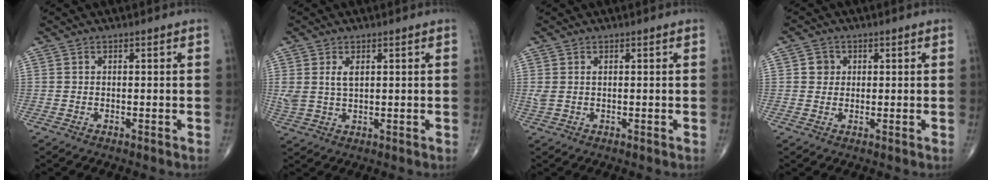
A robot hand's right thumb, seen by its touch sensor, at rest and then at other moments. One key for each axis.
{"total": 4.2, "fx": 1.4, "fy": 2.2, "fz": 3.2, "tx": -0.068, "ty": -0.001, "tz": 0.034}
{"total": 1.7, "fx": 0.4, "fy": 0.9, "fz": 1.4, "tx": -0.041, "ty": 0.012, "tz": 0.015}
{"total": 2.6, "fx": 0.6, "fy": 2.4, "fz": 0.7, "tx": 0.003, "ty": 0.001, "tz": 0.005}